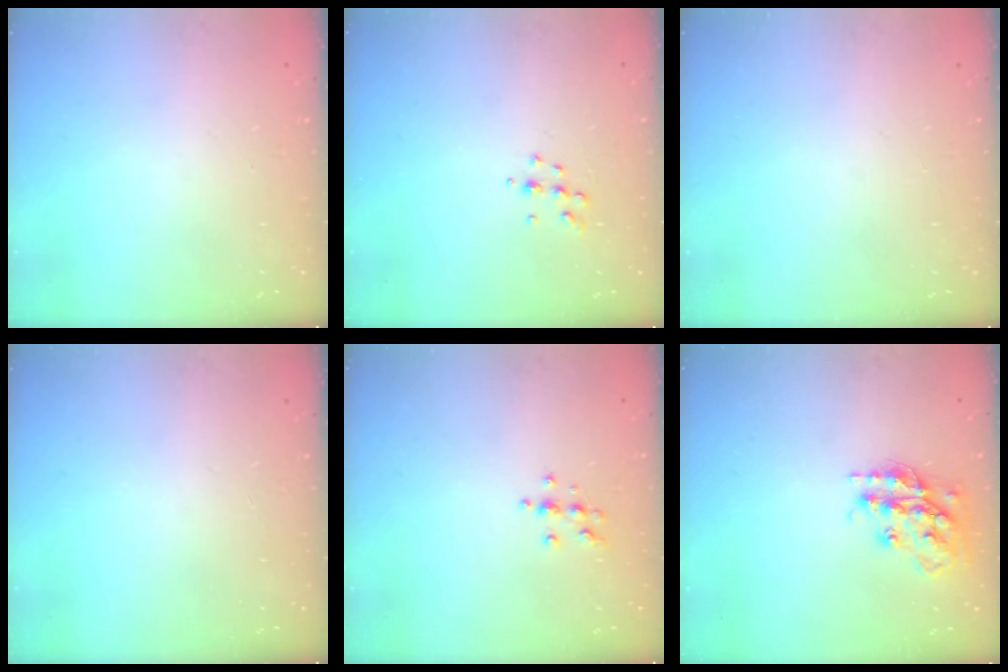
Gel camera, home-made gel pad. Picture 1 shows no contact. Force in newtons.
{"total": 4.7, "press": 4.6, "slide": 0.8}
{"total": 0.0}
{"total": 0.0}
{"total": 6.2, "press": 6.1, "slide": 1.3}
{"total": 17.1, "press": 17.1, "slide": 1.4}